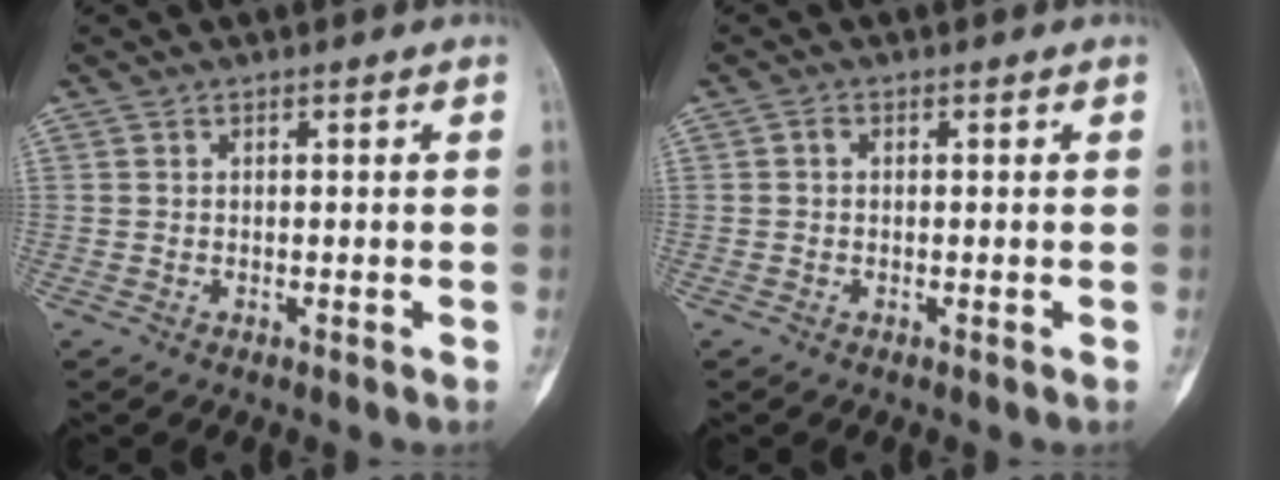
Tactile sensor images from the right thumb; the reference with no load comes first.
{"total": 0.7, "force": [0.0, 0.6, 0.5], "torque": [-0.007, 0.002, -0.005]}